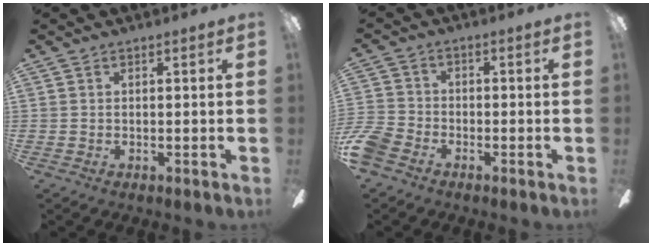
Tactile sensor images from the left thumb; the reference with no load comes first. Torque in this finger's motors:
{"motor_torque": [-0.46, 0.49, 0.01, -0.01, 0.01]}